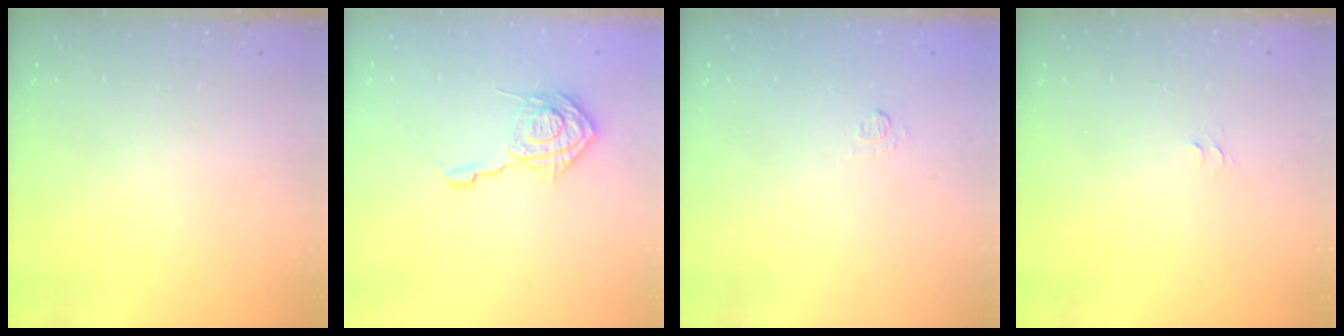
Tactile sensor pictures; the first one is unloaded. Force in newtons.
{"total": 14.9, "press": 14.9, "slide": 0.5}
{"total": 5.2, "press": 5.1, "slide": 1.2}
{"total": 3.7, "press": 3.7, "slide": 0.4}